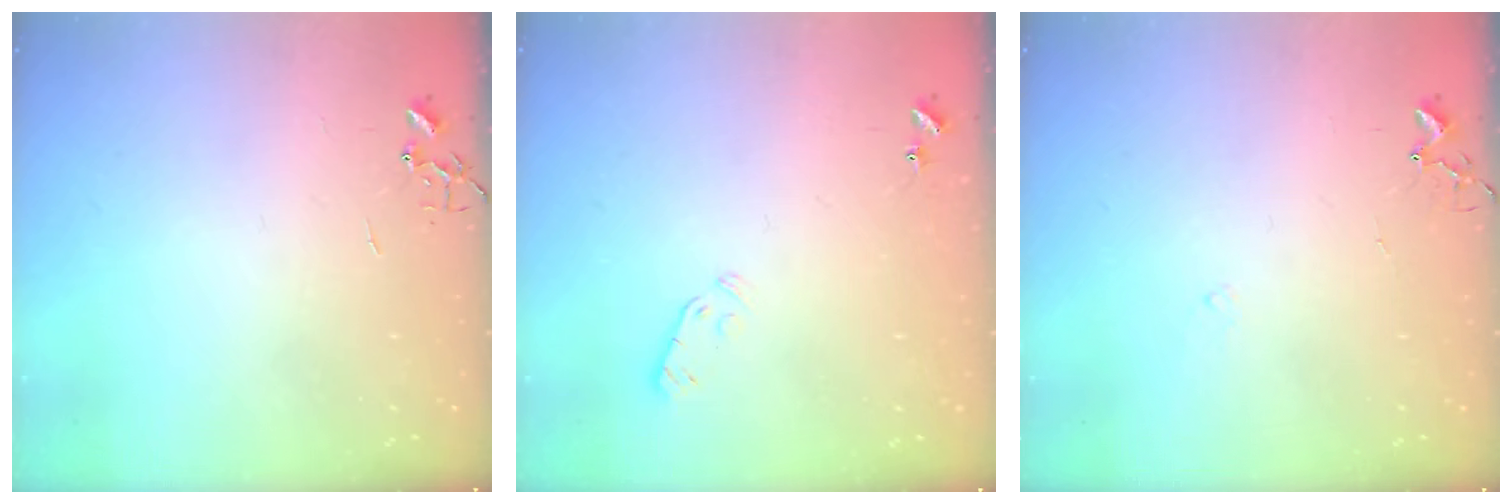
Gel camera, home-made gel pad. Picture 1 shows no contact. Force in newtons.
{"total": 3.8, "press": 3.7, "slide": 0.7}
{"total": 6.5, "press": 6.5, "slide": 0.7}